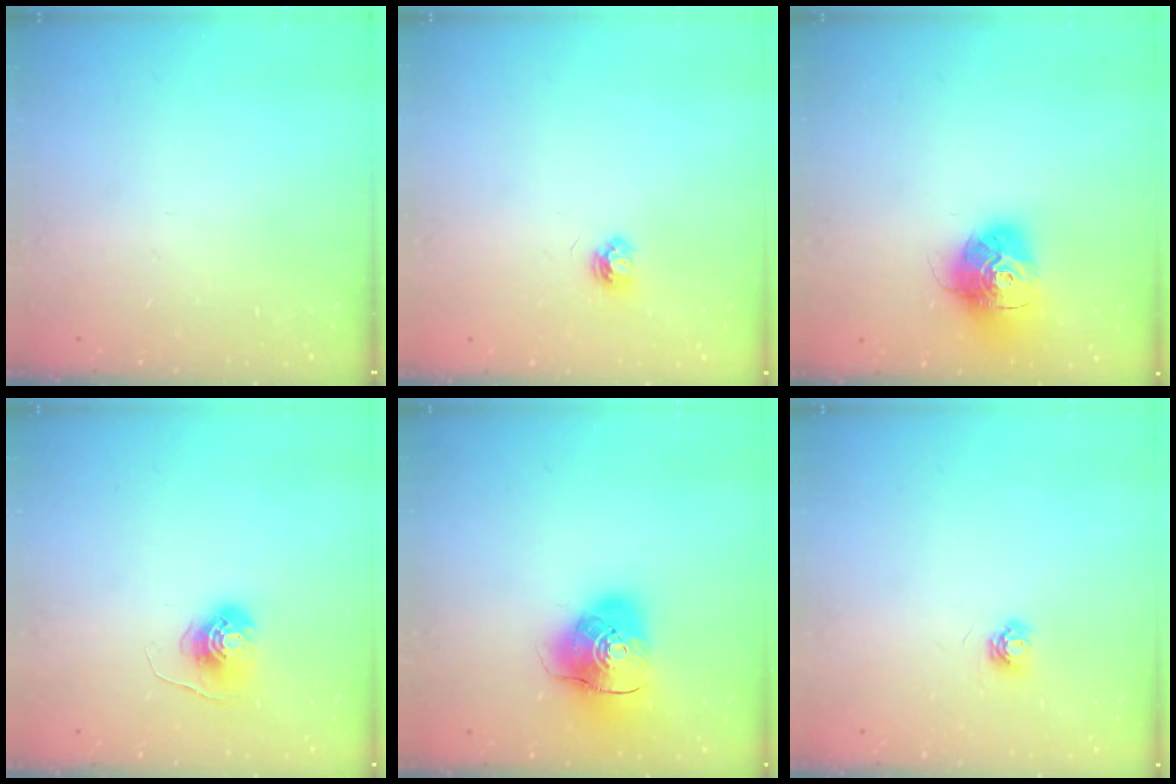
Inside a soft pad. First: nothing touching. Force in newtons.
{"total": 3.9, "press": 3.8, "slide": 0.5}
{"total": 16.1, "press": 16.0, "slide": 1.5}
{"total": 6.7, "press": 6.7, "slide": 0.3}
{"total": 10.9, "press": 10.7, "slide": 1.8}
{"total": 4.5, "press": 4.5, "slide": 0.5}